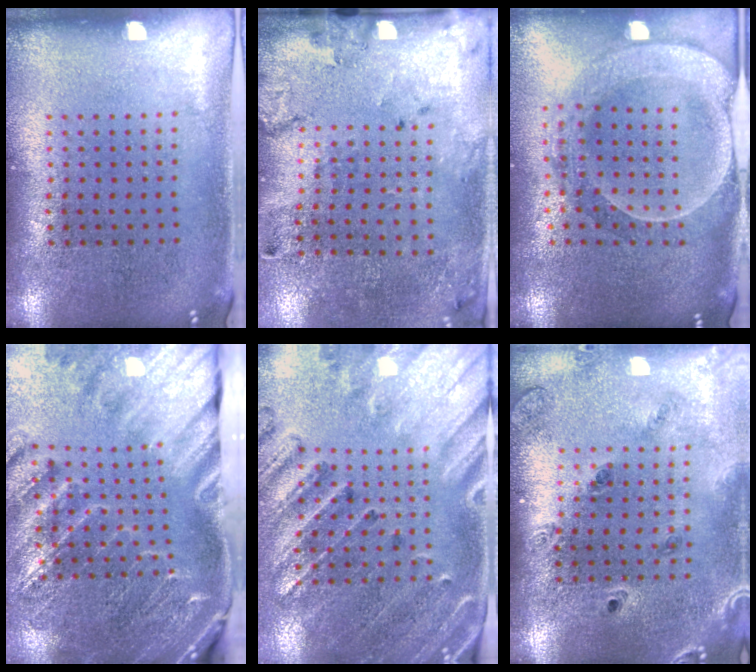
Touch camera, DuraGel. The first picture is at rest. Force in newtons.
{"total": 2.1, "press": 1.4, "slide": 1.6}
{"total": 2.3, "press": 2.1, "slide": 1.0}
{"total": 3.1, "press": 3.0, "slide": 0.7}
{"total": 2.6, "press": 2.4, "slide": 0.9}
{"total": 1.3, "press": 1.3, "slide": 0.2}